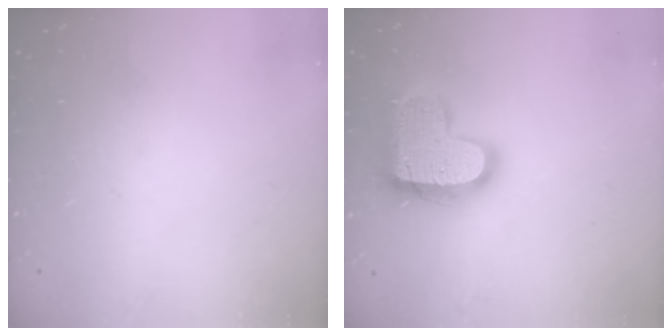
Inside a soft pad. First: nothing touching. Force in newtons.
{"total": 19.3, "press": 19.3, "slide": 1.3}